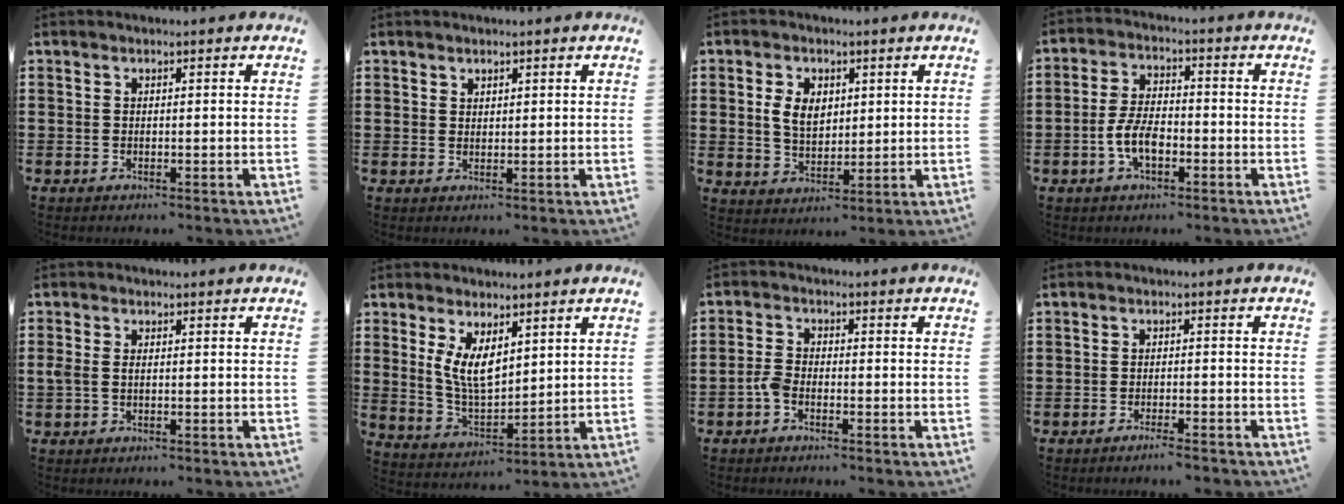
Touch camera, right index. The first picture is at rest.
{"total": 1.3, "force": [1.1, 0.6, 0.0], "torque": [-0.002, 0.002, 0.023]}
{"total": 5.2, "force": [1.2, 3.6, 3.6], "torque": [-0.081, 0.007, 0.016]}
{"total": 5.9, "force": [-2.1, 2.9, 4.7], "torque": [-0.114, -0.002, -0.047]}
{"total": 1.3, "force": [-0.1, 0.7, 1.1], "torque": [-0.030, 0.001, -0.006]}
{"total": 6.4, "force": [3.1, 3.1, 4.6], "torque": [-0.100, -0.005, 0.059]}
{"total": 2.4, "force": [-1.6, 1.0, 1.5], "torque": [-0.051, -0.002, -0.037]}
{"total": 1.9, "force": [-1.7, 0.0, 0.9], "torque": [-0.016, 0.001, -0.031]}